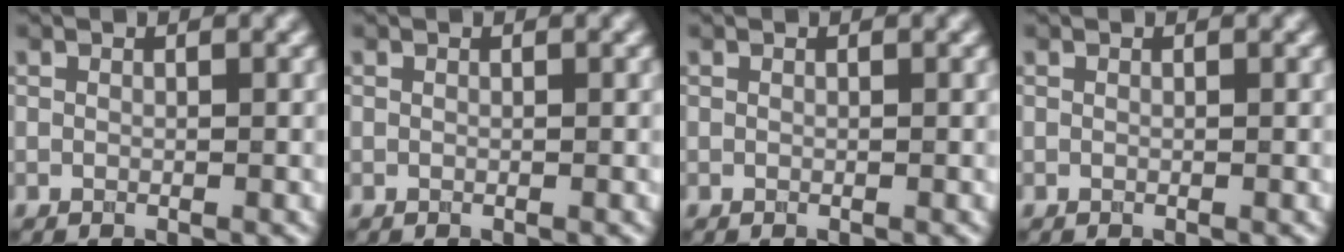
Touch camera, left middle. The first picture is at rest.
{"total": 0.0}
{"total": 0.0}
{"total": 0.0}